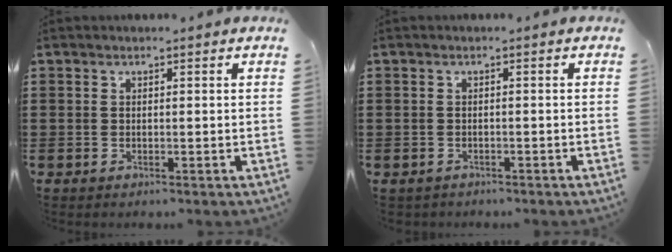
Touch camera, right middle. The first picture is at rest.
{"total": 0.6, "force": [-0.5, 0.2, -0.1], "torque": [0.000, 0.002, -0.013]}